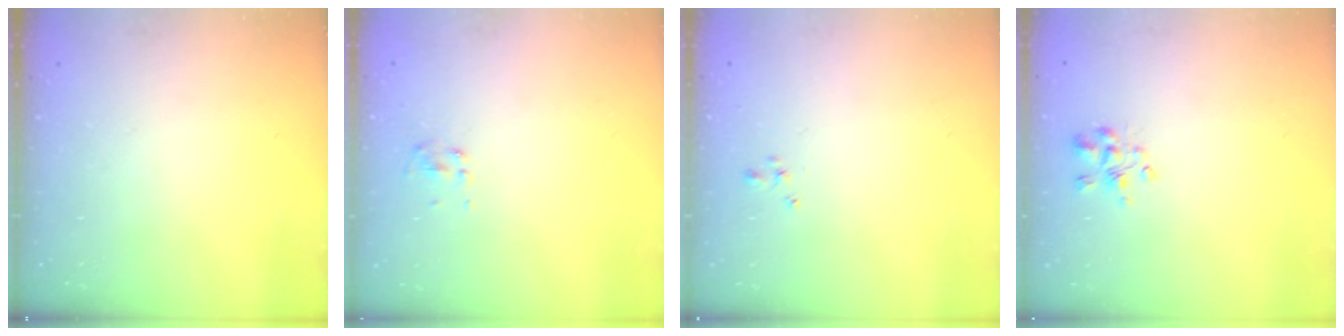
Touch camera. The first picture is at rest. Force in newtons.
{"total": 3.4, "press": 3.2, "slide": 1.3}
{"total": 2.4, "press": 2.3, "slide": 0.6}
{"total": 3.2, "press": 3.2, "slide": 0.4}